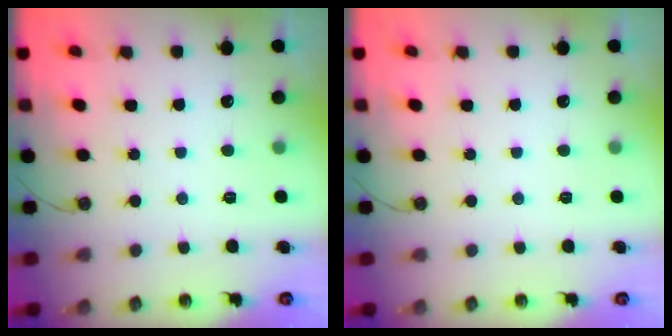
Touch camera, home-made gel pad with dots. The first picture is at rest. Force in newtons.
{"total": 0.0}